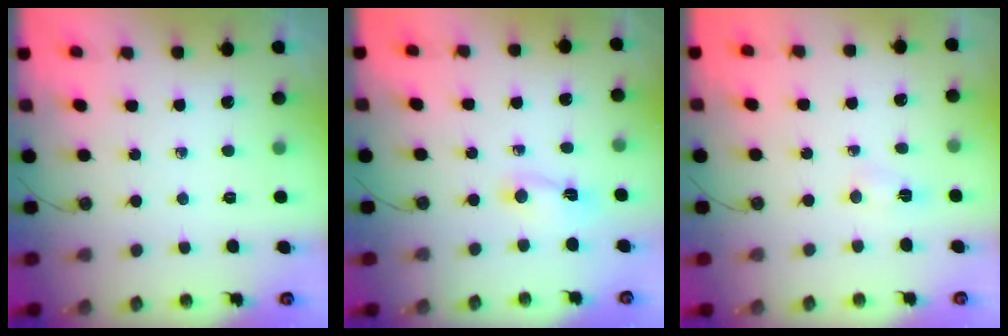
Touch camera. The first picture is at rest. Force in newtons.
{"total": 2.1, "press": 2.1, "slide": 0.3}
{"total": 2.9, "press": 2.9, "slide": 0.4}